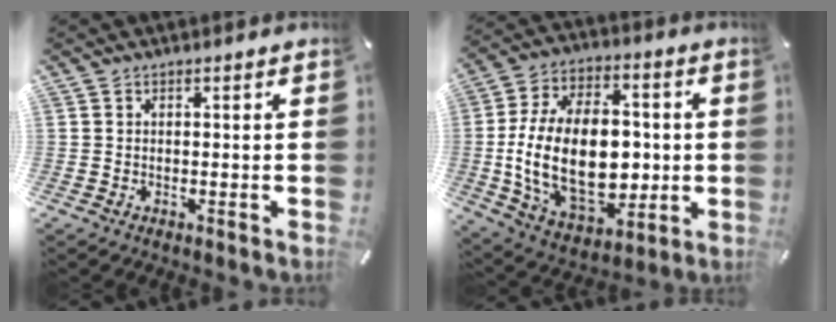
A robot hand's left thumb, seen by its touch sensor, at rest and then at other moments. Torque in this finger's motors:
{"motor_torque": [0.16, 2.64, 1.77, -1.00, 0.88]}